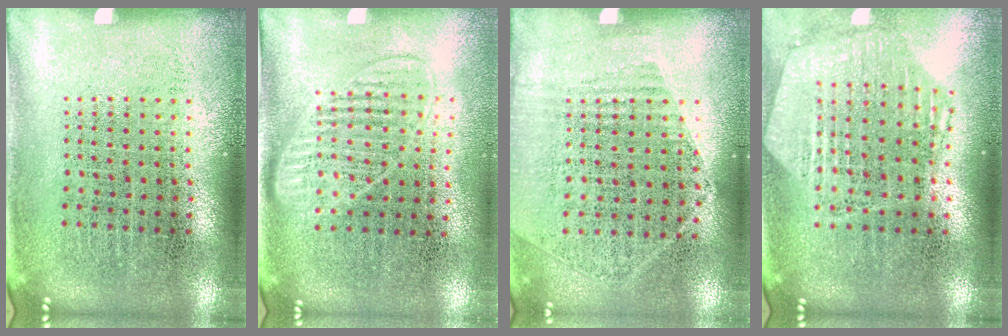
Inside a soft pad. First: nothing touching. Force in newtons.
{"total": 1.4, "press": 1.3, "slide": 0.6}
{"total": 1.3, "press": 1.0, "slide": 0.8}
{"total": 1.2, "press": 1.2, "slide": 0.2}